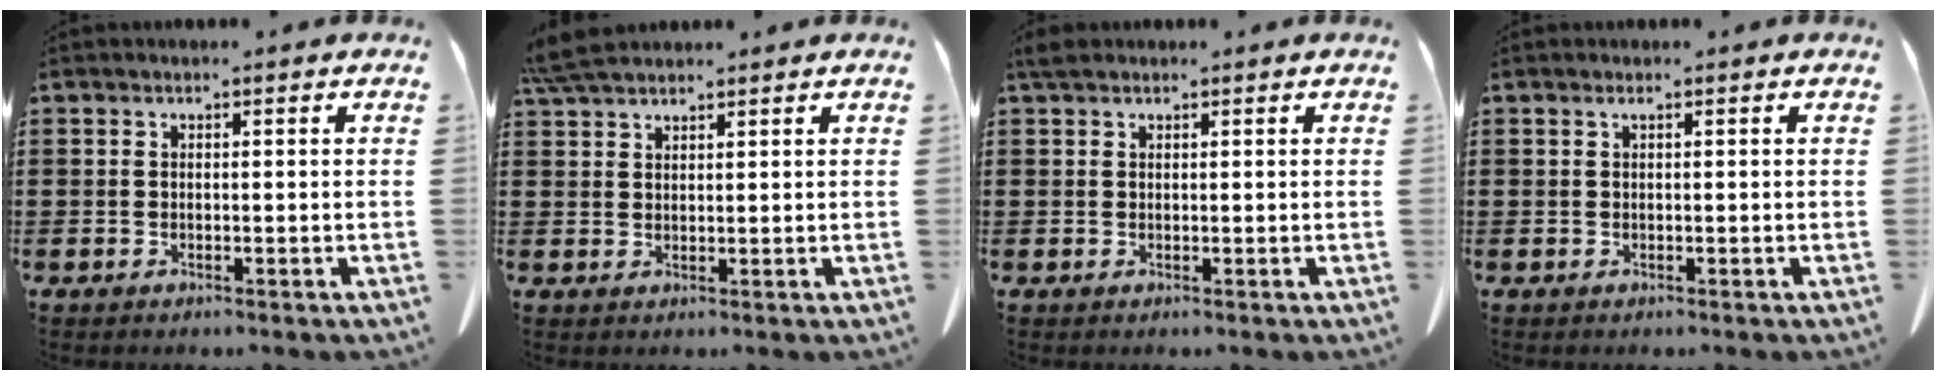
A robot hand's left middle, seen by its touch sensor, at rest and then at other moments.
{"total": 4.4, "force": [3.8, 0.8, 2.0], "torque": [-0.051, -0.004, 0.074]}
{"total": 1.2, "force": [1.0, 0.5, 0.5], "torque": [-0.013, 0.001, 0.021]}
{"total": 0.5, "force": [0.2, 0.0, 0.5], "torque": [-0.010, -0.003, 0.006]}